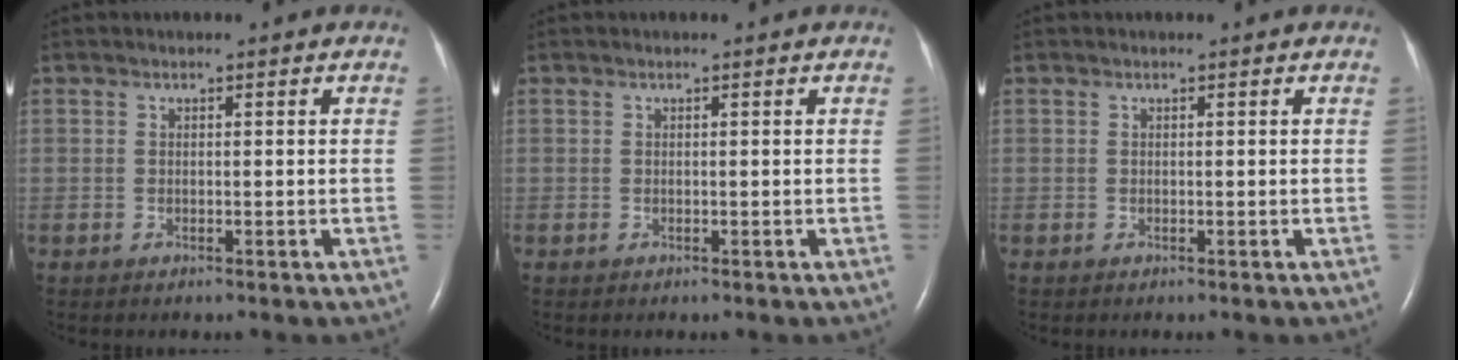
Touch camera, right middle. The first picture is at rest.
{"total": 0.0}
{"total": 0.0}